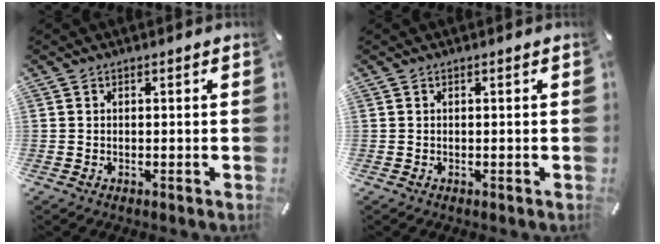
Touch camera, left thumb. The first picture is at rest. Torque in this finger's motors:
{"motor_torque": [0.00, 0.00, 0.00, 0.00, 0.00]}